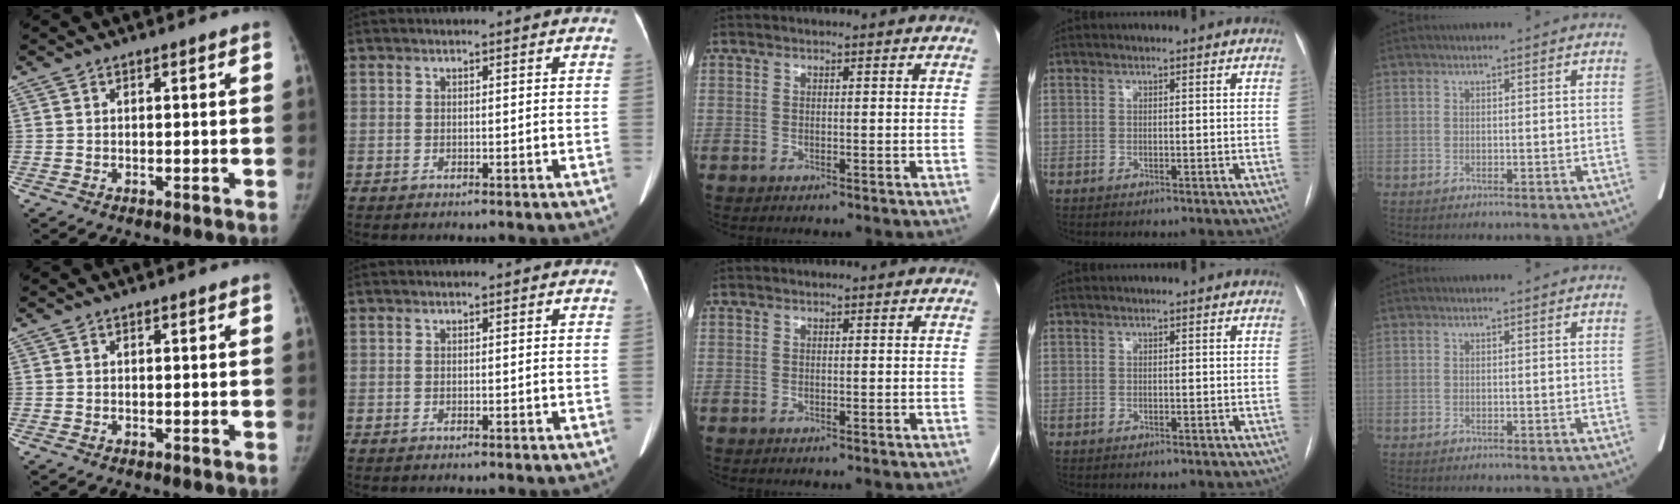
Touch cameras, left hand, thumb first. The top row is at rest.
{}